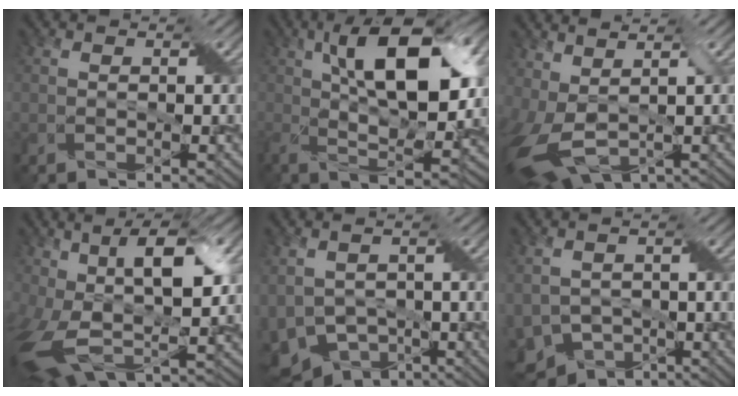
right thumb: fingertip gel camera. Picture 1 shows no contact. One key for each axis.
{"total": 14.8, "fx": 3.8, "fy": 6.1, "fz": 12.9, "tx": -0.235, "ty": -0.003, "tz": 0.056}
{"total": 9.5, "fx": 0.1, "fy": 5.1, "fz": 8.0, "tx": -0.196, "ty": -0.031, "tz": 0.015}
{"total": 13.6, "fx": 2.1, "fy": 7.1, "fz": 11.5, "tx": -0.237, "ty": -0.017, "tz": 0.043}
{"total": 7.6, "fx": -2.3, "fy": 5.3, "fz": 5.0, "tx": -0.117, "ty": -0.022, "tz": -0.044}
{"total": 7.0, "fx": -3.0, "fy": 4.7, "fz": 4.3, "tx": -0.097, "ty": -0.024, "tz": -0.058}